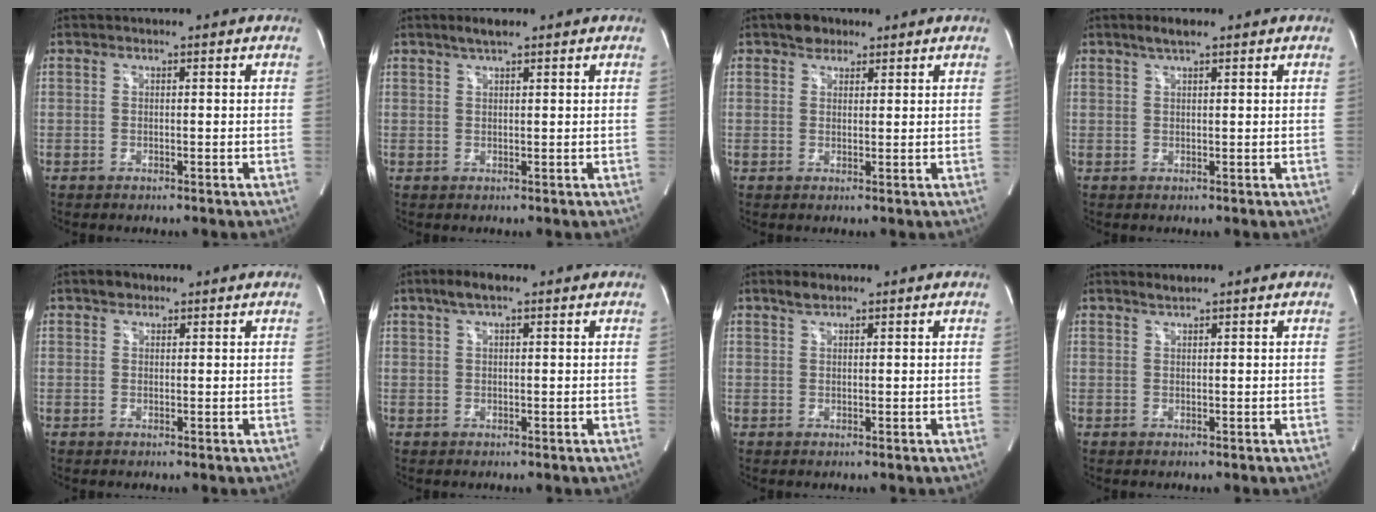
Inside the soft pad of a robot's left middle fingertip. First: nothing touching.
{"total": 2.4, "force": [1.8, 0.4, 1.6], "torque": [-0.036, 0.008, 0.033]}
{"total": 2.8, "force": [2.0, 1.8, 0.8], "torque": [-0.014, 0.009, 0.030]}
{"total": 2.5, "force": [1.9, 0.4, 1.7], "torque": [-0.039, 0.007, 0.034]}
{"total": 1.6, "force": [1.1, 1.1, 0.4], "torque": [-0.009, 0.007, 0.016]}
{"total": 3.4, "force": [2.1, 0.8, 2.5], "torque": [-0.055, 0.016, 0.040]}
{"total": 1.8, "force": [1.4, 0.7, 0.9], "torque": [-0.021, 0.005, 0.028]}
{"total": 0.9, "force": [0.9, -0.1, 0.2], "torque": [-0.007, 0.002, 0.019]}